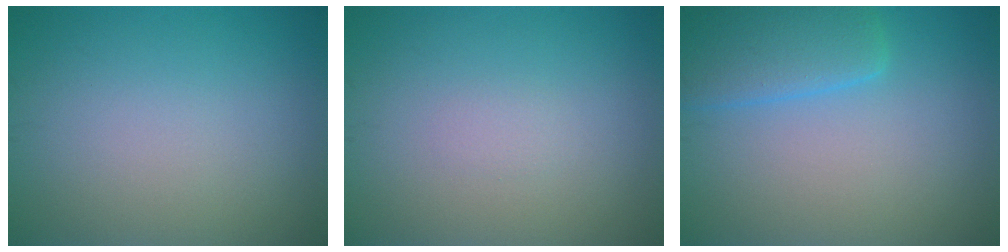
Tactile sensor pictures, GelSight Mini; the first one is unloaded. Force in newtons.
{"total": 0.6, "press": 0.6, "slide": 0.0}
{"total": 4.3, "press": 4.3, "slide": 0.3}